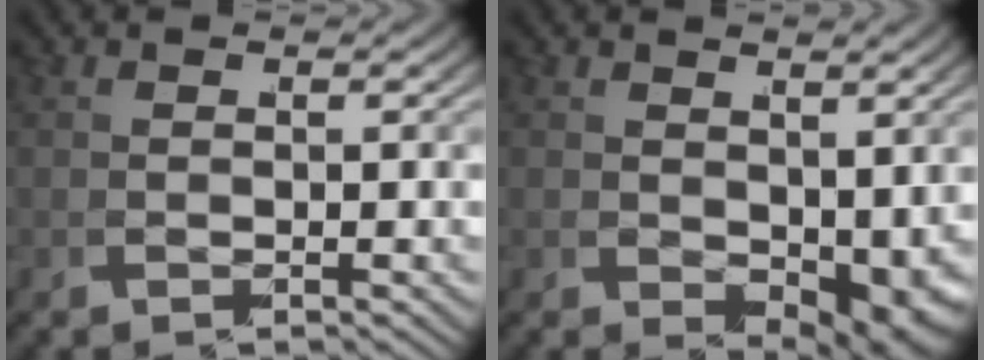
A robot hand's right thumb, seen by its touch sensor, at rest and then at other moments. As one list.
[{"total": 2.7, "force": [0.4, 1.4, 2.3], "torque": [-0.040, -0.016, 0.020]}]